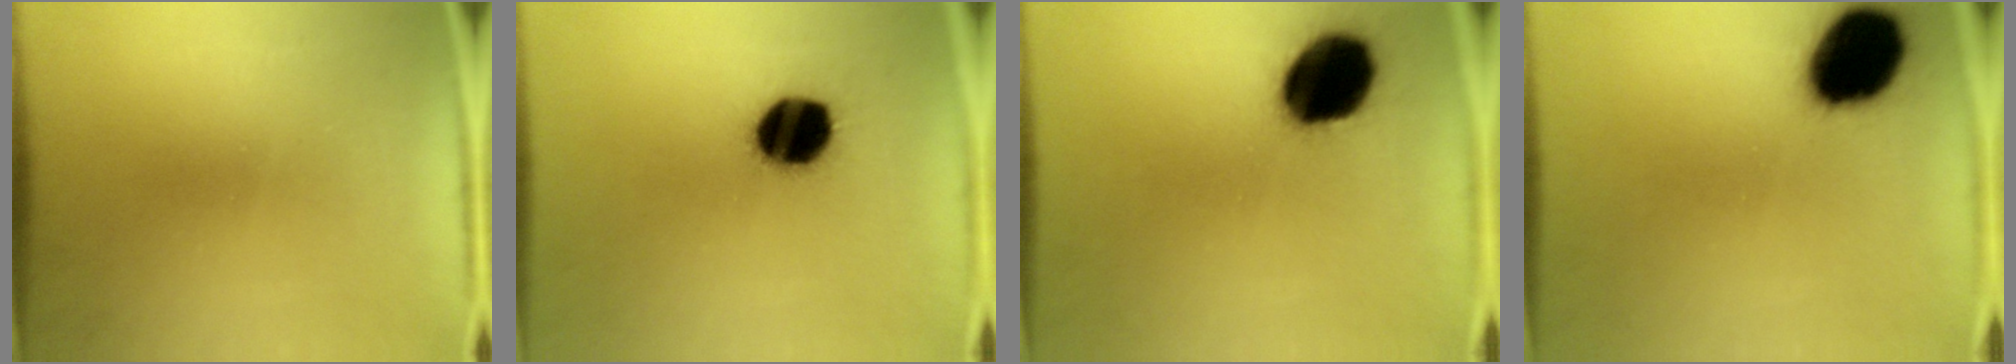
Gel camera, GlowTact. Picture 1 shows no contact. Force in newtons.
{"total": 14.6}
{"total": 18.2}
{"total": 18.1}